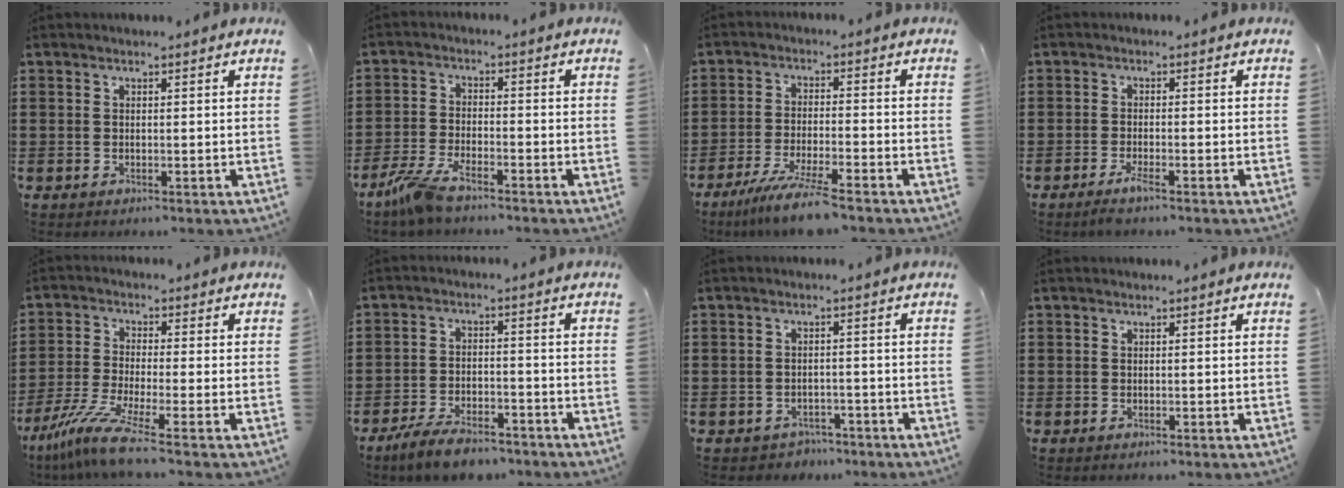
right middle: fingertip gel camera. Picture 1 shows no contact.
{"total": 5.4, "force": [-4.2, 1.1, 3.2], "torque": [-0.085, -0.009, -0.086]}
{"total": 6.5, "force": [-5.4, -0.3, 3.6], "torque": [-0.074, -0.019, -0.101]}
{"total": 2.1, "force": [-1.4, 0.1, 1.6], "torque": [-0.035, -0.004, -0.027]}
{"total": 7.1, "force": [-4.8, 0.1, 5.2], "torque": [-0.128, -0.025, -0.097]}
{"total": 6.1, "force": [-5.2, 1.5, 2.7], "torque": [-0.054, 0.004, -0.101]}
{"total": 1.8, "force": [-1.6, 0.7, -0.1], "torque": [-0.006, 0.003, -0.039]}
{"total": 0.0}